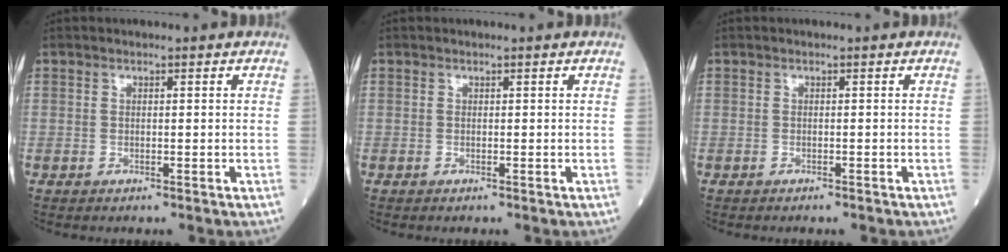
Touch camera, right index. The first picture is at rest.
{"total": 0.0}
{"total": 0.9, "force": [-0.8, 0.2, 0.2], "torque": [-0.004, -0.002, -0.010]}